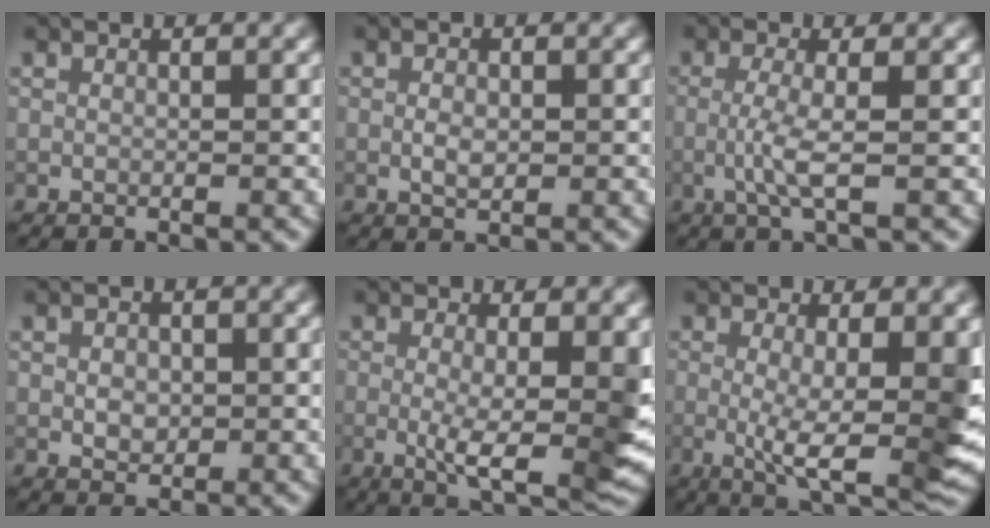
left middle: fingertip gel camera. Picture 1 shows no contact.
{"total": 1.6, "force": [-0.2, 1.0, 1.3], "torque": [-0.026, 0.000, -0.003]}
{"total": 2.7, "force": [-0.7, 0.3, 2.6], "torque": [-0.059, -0.002, -0.020]}
{"total": 1.6, "force": [0.0, 1.2, 1.0], "torque": [-0.019, -0.001, 0.000]}
{"total": 6.6, "force": [-0.6, 1.4, 6.4], "torque": [-0.102, -0.016, -0.008]}
{"total": 7.5, "force": [-0.5, 1.7, 7.3], "torque": [-0.113, -0.015, -0.007]}